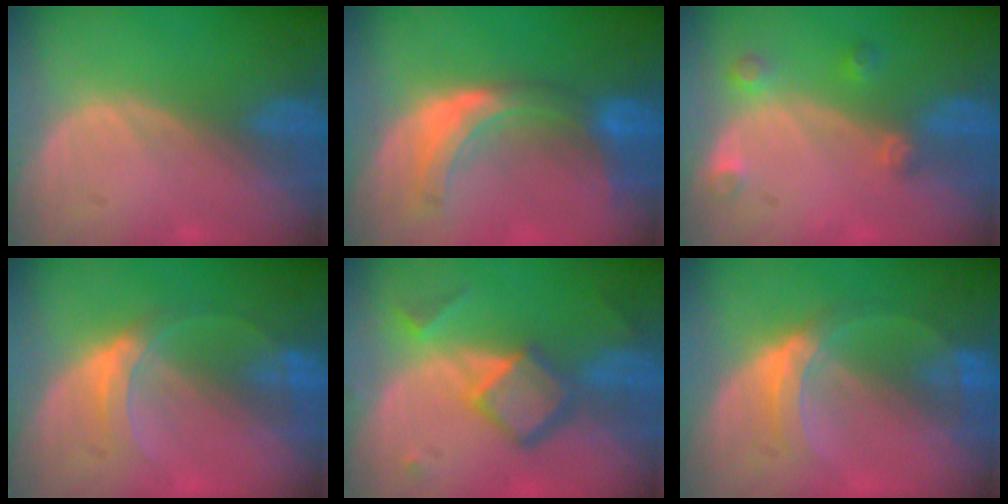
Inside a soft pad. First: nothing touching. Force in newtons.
{"total": 7.4, "press": 6.8, "slide": 2.8}
{"total": 2.7, "press": 2.7, "slide": 0.3}
{"total": 4.5, "press": 4.1, "slide": 1.8}
{"total": 6.8, "press": 5.9, "slide": 3.4}
{"total": 5.3, "press": 4.9, "slide": 1.9}